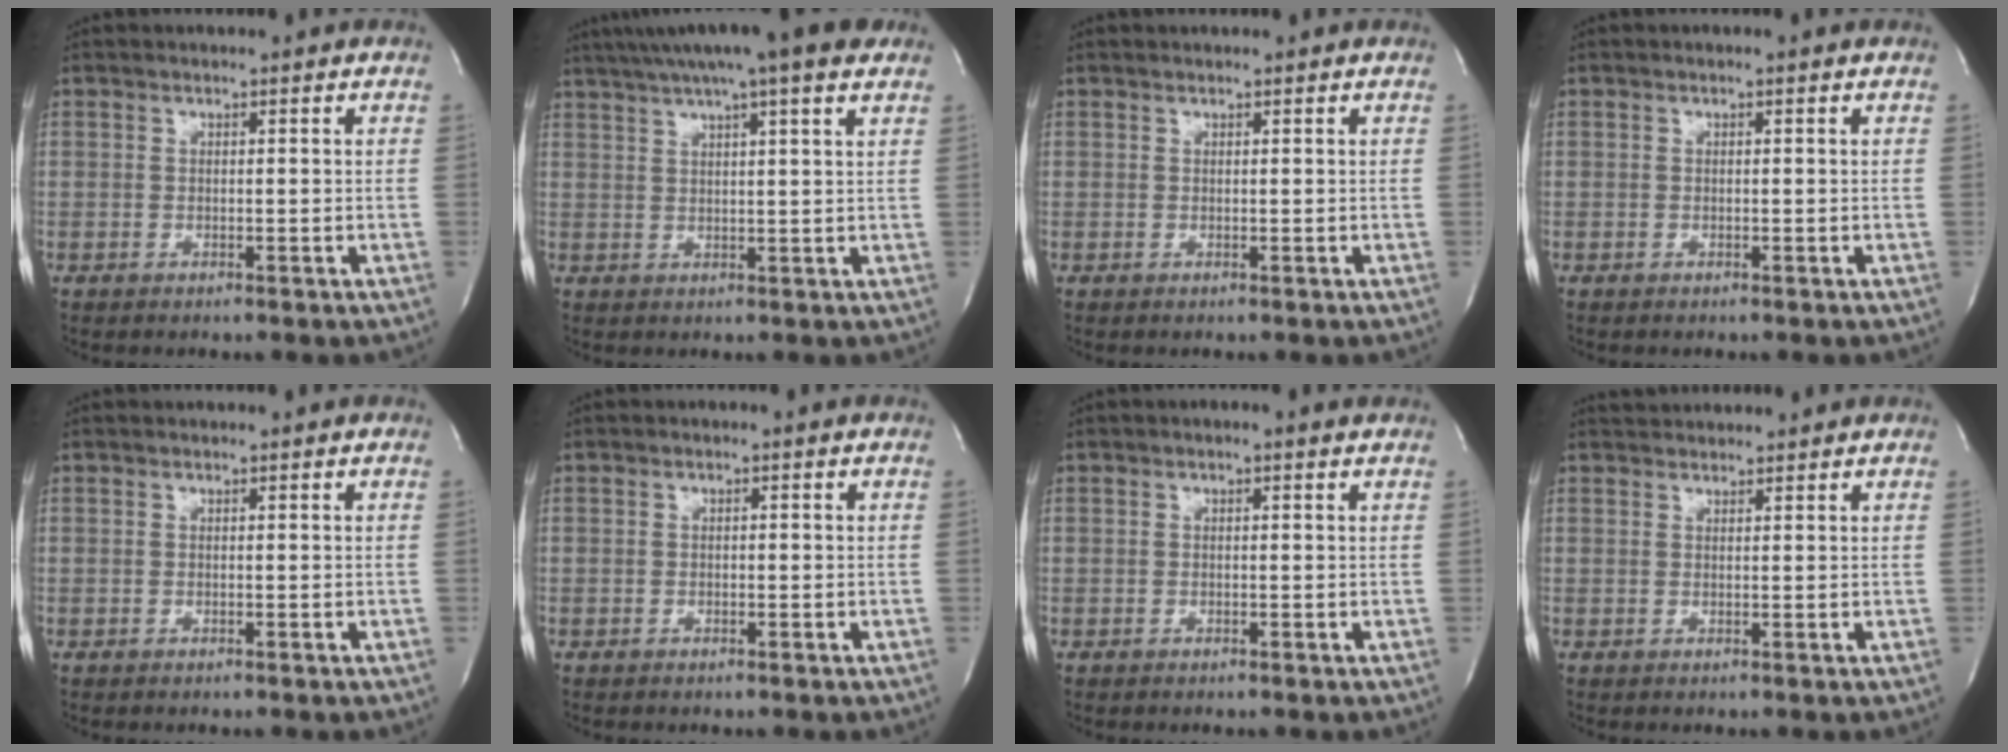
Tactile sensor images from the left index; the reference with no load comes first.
{"total": 14.8, "force": [11.4, 0.7, 9.3], "torque": [-0.156, 0.041, 0.153]}
{"total": 1.6, "force": [1.5, 0.0, 0.6], "torque": [-0.016, 0.021, 0.021]}
{"total": 0.0}
{"total": 0.0}
{"total": 0.0}
{"total": 1.0, "force": [0.5, 0.1, 0.8], "torque": [-0.022, 0.010, 0.004]}
{"total": 1.8, "force": [1.8, 0.2, 0.4], "torque": [-0.010, 0.026, 0.029]}